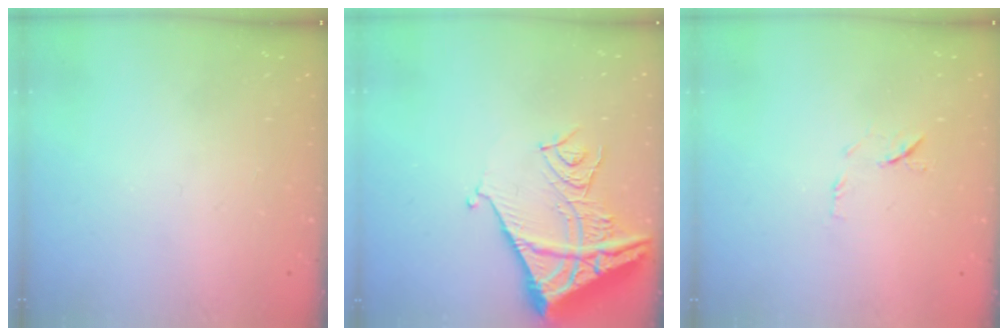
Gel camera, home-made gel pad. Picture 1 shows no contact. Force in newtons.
{"total": 12.2, "press": 12.1, "slide": 1.5}
{"total": 6.8, "press": 6.7, "slide": 0.8}